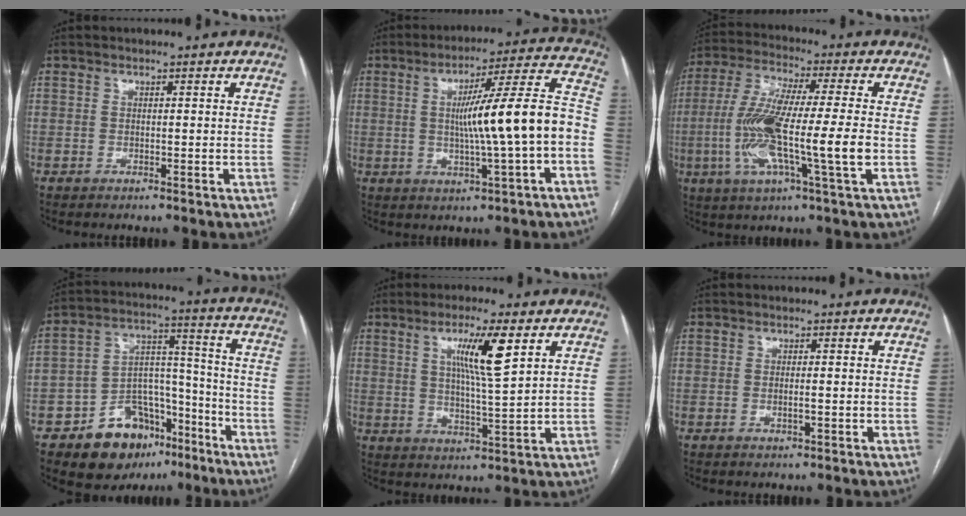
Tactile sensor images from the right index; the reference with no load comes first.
{"total": 14.6, "force": [-1.7, -0.1, 14.5], "torque": [-0.214, 0.021, -0.026]}
{"total": 15.2, "force": [-2.8, 0.4, 14.9], "torque": [-0.296, -0.008, -0.060]}
{"total": 15.1, "force": [-9.4, 9.2, 7.4], "torque": [-0.106, 0.049, -0.142]}
{"total": 8.6, "force": [3.6, 0.1, 7.8], "torque": [-0.141, -0.004, 0.063]}
{"total": 1.0, "force": [-0.3, 0.1, 1.0], "torque": [-0.021, -0.002, -0.004]}